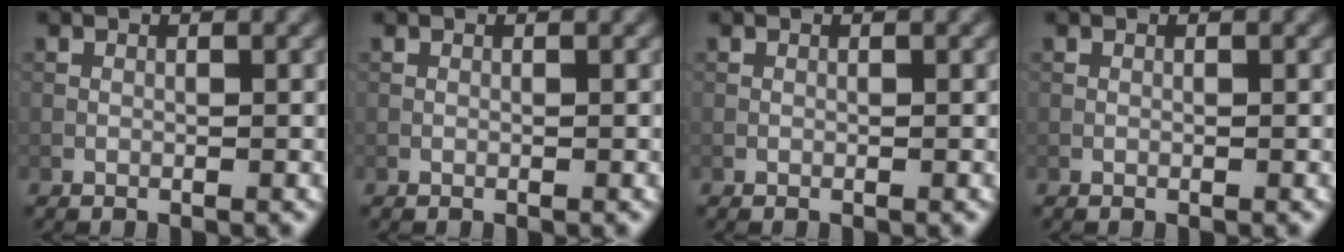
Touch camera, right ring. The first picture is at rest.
{"total": 0.0}
{"total": 0.0}
{"total": 0.0}